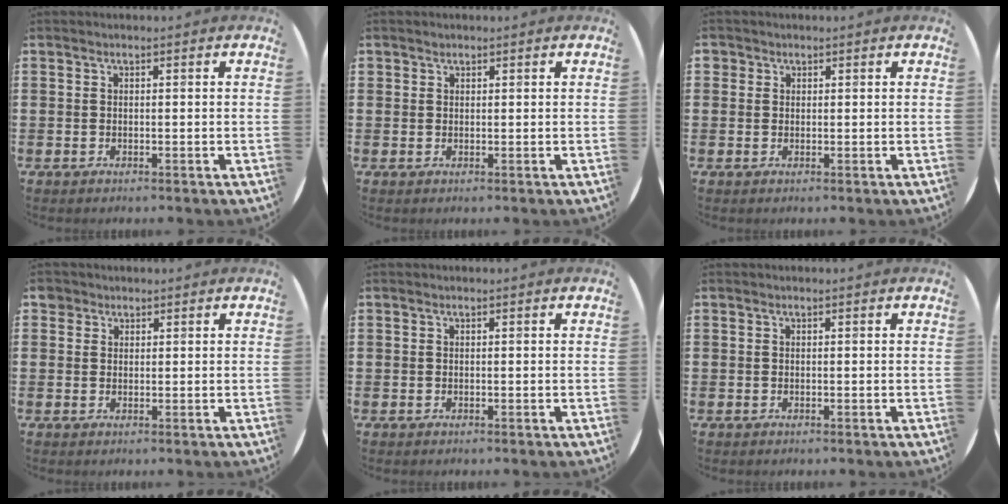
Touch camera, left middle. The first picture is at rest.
{"total": 0.6, "force": [0.5, 0.4, -0.1], "torque": [0.009, 0.001, 0.008]}
{"total": 0.9, "force": [0.6, 0.6, 0.0], "torque": [0.000, 0.004, 0.012]}
{"total": 1.6, "force": [1.2, 1.1, 0.1], "torque": [0.004, 0.004, 0.022]}
{"total": 0.0}
{"total": 0.0}